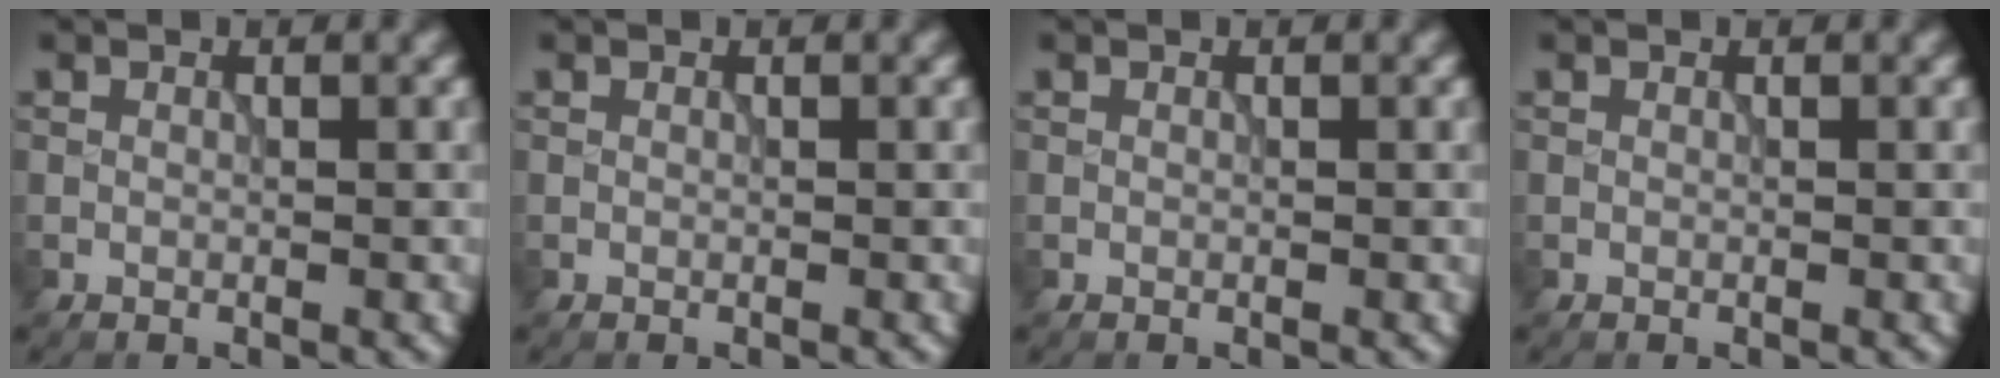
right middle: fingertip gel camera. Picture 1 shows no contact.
{"total": 0.0}
{"total": 0.0}
{"total": 0.0}